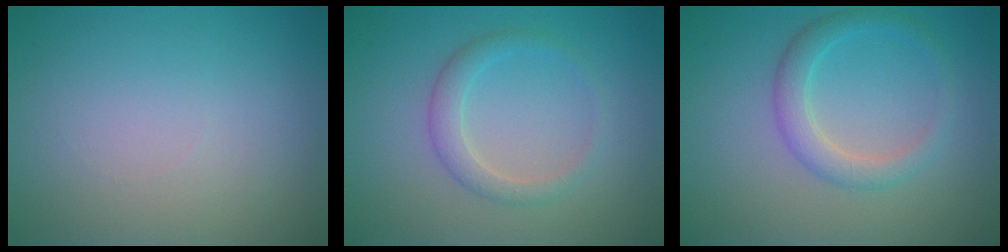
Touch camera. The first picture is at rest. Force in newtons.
{"total": 2.1, "press": 2.1, "slide": 0.1}
{"total": 2.7, "press": 2.7, "slide": 0.1}